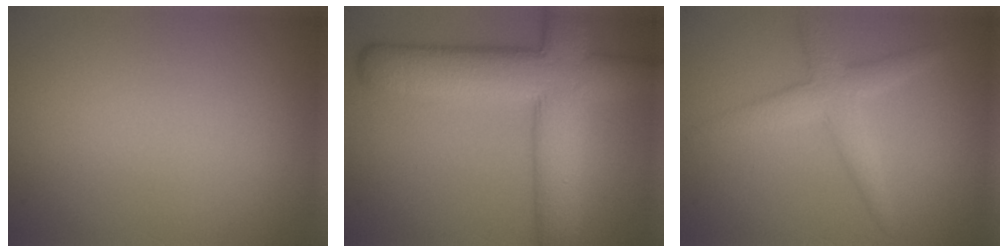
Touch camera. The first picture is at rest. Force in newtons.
{"total": 9.8, "press": 9.8, "slide": 0.8}
{"total": 3.2, "press": 3.2, "slide": 0.2}